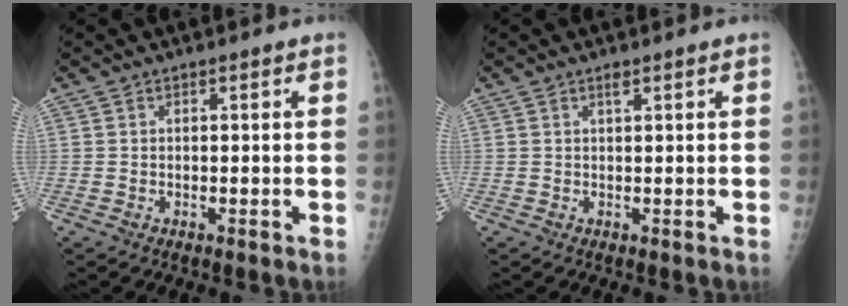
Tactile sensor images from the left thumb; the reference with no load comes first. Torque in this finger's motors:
{"motor_torque": [0.20, -0.12, 0.16, -0.05, 0.02]}